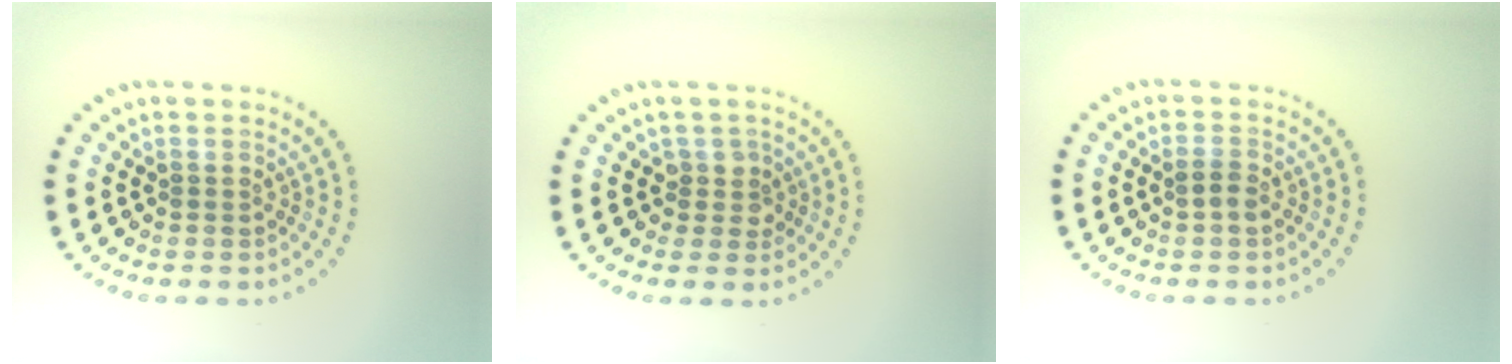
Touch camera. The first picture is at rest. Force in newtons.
{"total": 1.6, "press": 1.3, "slide": 1.0}
{"total": 1.2, "press": 1.1, "slide": 0.3}